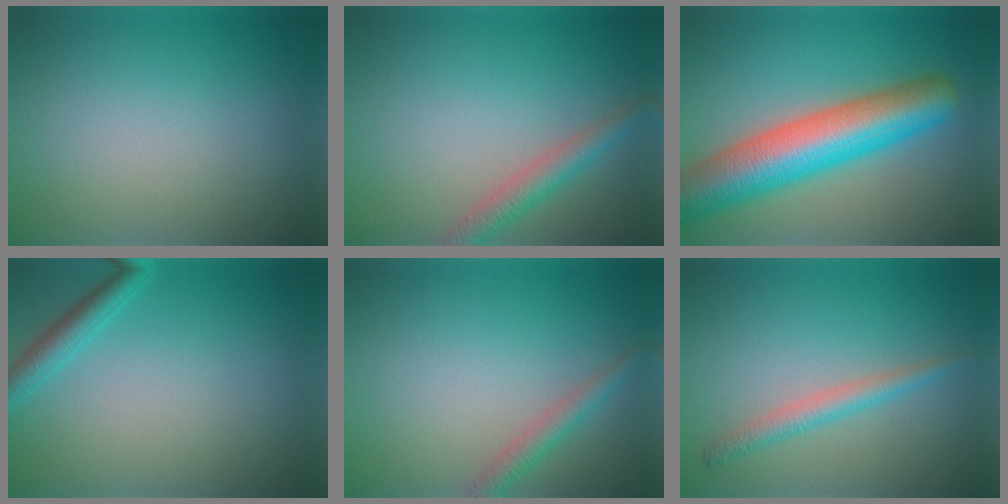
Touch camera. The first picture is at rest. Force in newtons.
{"total": 2.8, "press": 2.8, "slide": 0.1}
{"total": 10.2, "press": 10.2, "slide": 0.2}
{"total": 2.3, "press": 2.3, "slide": 0.2}
{"total": 2.0, "press": 2.0, "slide": 0.0}
{"total": 2.2, "press": 2.2, "slide": 0.1}